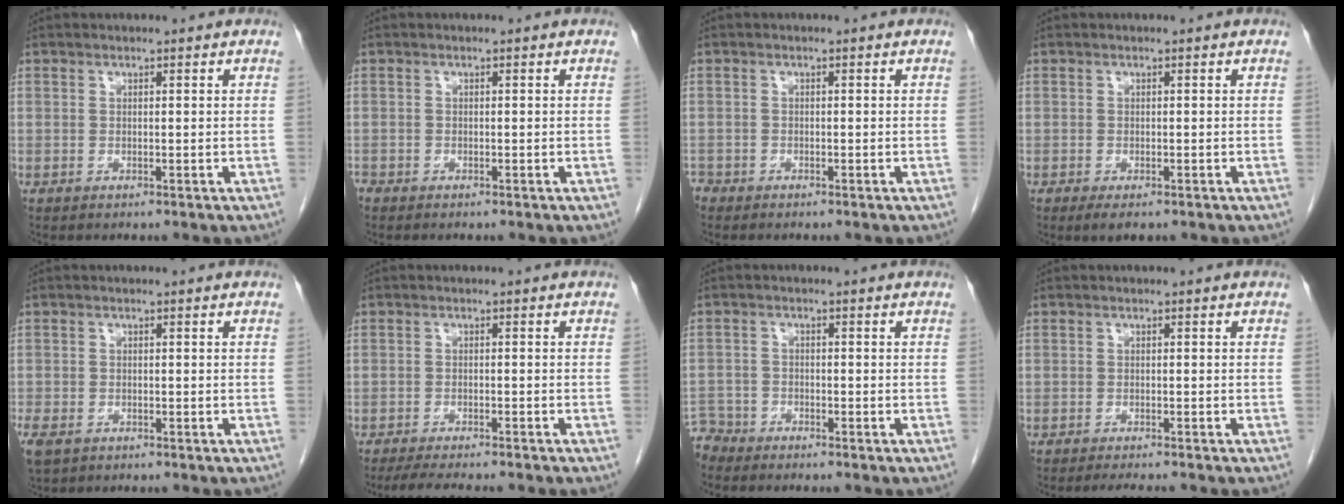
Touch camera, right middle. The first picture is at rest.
{"total": 0.6, "force": [-0.6, 0.2, 0.1], "torque": [-0.004, -0.001, -0.011]}
{"total": 1.3, "force": [-1.2, 0.6, 0.1], "torque": [-0.001, -0.001, -0.020]}
{"total": 2.5, "force": [-1.6, 0.9, 1.7], "torque": [-0.021, -0.004, -0.019]}
{"total": 5.7, "force": [-3.3, 3.5, 3.0], "torque": [-0.076, -0.013, -0.051]}
{"total": 7.2, "force": [-6.2, 0.7, 3.7], "torque": [-0.050, -0.012, -0.092]}
{"total": 3.9, "force": [-3.7, 1.0, -0.7], "torque": [0.018, -0.007, -0.071]}
{"total": 2.9, "force": [-2.6, -0.1, 1.3], "torque": [-0.019, -0.009, -0.037]}